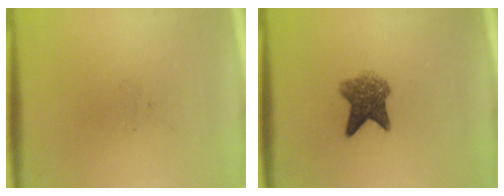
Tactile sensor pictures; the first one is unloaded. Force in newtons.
{"total": 5.5}